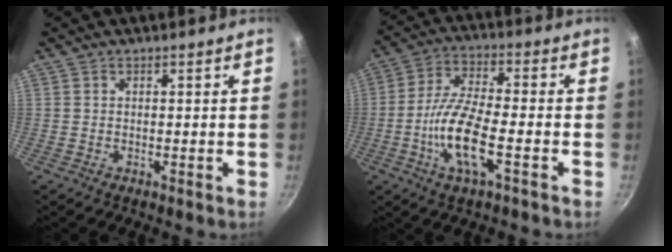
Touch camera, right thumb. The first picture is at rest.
{"total": 11.8, "force": [-3.7, 3.6, 10.6], "torque": [-0.208, 0.023, -0.081]}